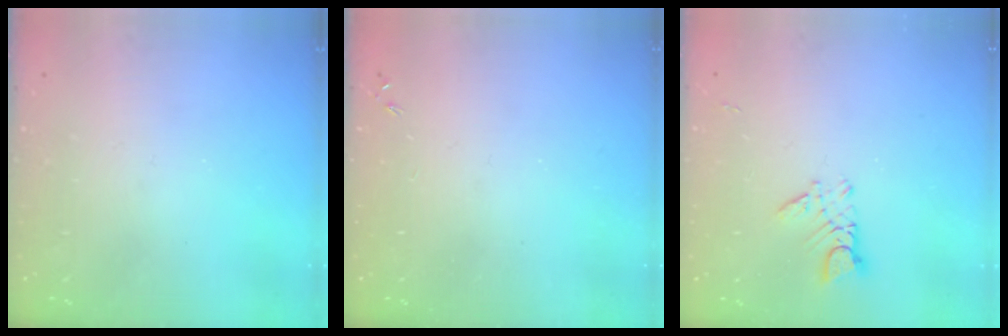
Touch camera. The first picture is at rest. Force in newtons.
{"total": 0.0}
{"total": 3.3, "press": 3.3, "slide": 0.3}